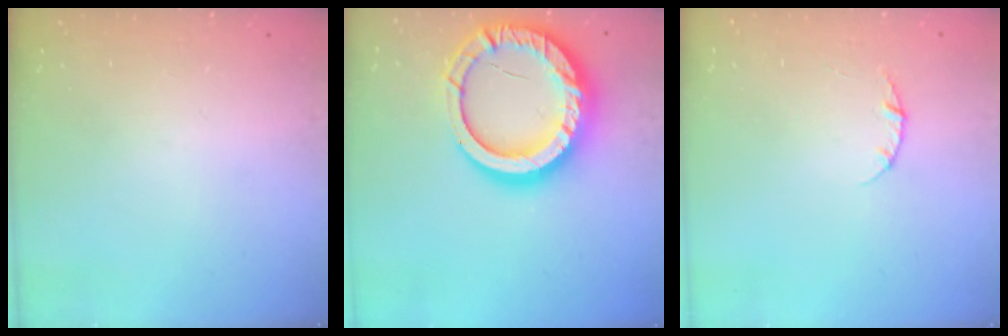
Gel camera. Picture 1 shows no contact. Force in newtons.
{"total": 24.5, "press": 24.4, "slide": 2.2}
{"total": 2.8, "press": 2.8, "slide": 0.4}